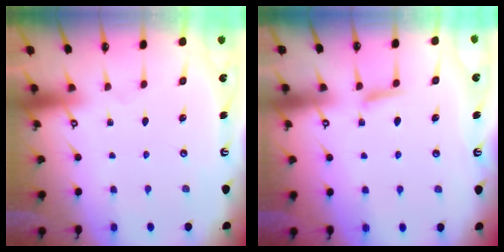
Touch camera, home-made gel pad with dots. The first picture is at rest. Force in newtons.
{"total": 5.9, "press": 5.8, "slide": 0.8}